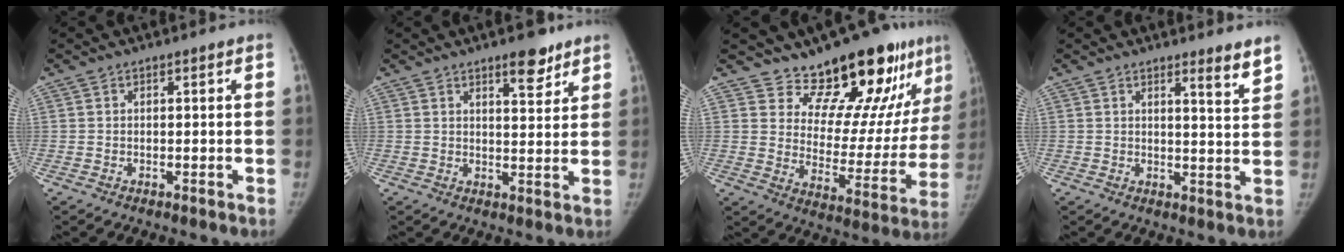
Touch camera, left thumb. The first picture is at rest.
{"total": 6.1, "force": [4.3, 2.2, 3.8], "torque": [-0.029, -0.026, 0.058]}
{"total": 19.3, "force": [15.3, 7.0, 9.4], "torque": [-0.073, -0.113, 0.218]}
{"total": 4.5, "force": [3.5, 0.4, 2.8], "torque": [-0.030, -0.032, 0.046]}